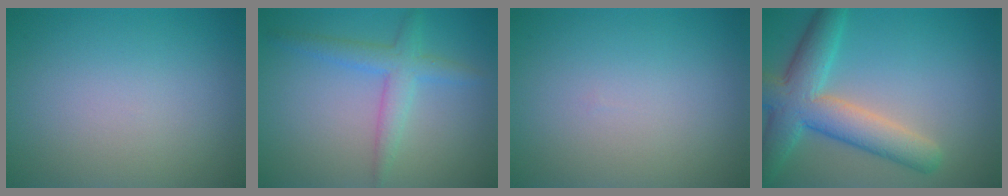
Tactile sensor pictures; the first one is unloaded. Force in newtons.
{"total": 3.0, "press": 3.0, "slide": 0.2}
{"total": 0.0}
{"total": 7.0, "press": 7.0, "slide": 0.2}